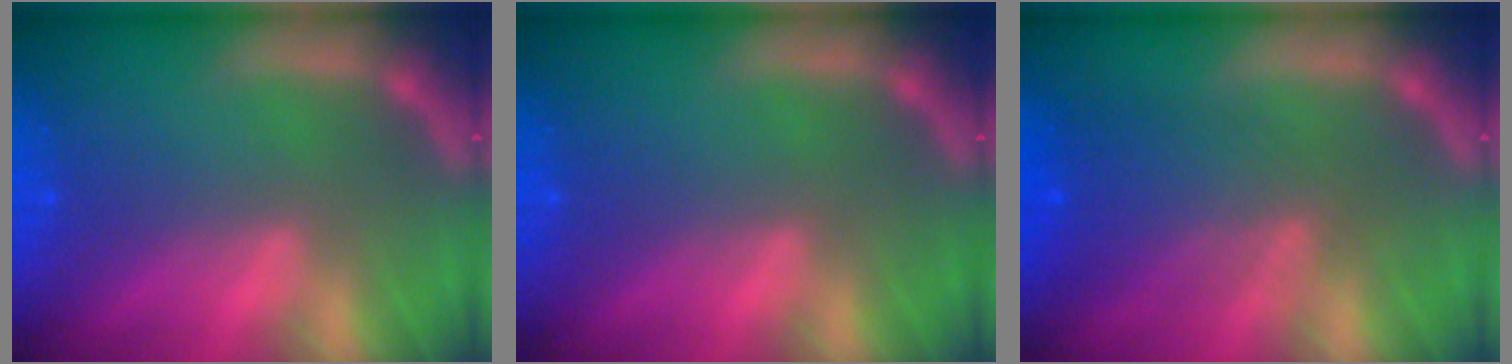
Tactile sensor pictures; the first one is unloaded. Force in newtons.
{"total": 0.0}
{"total": 5.5}